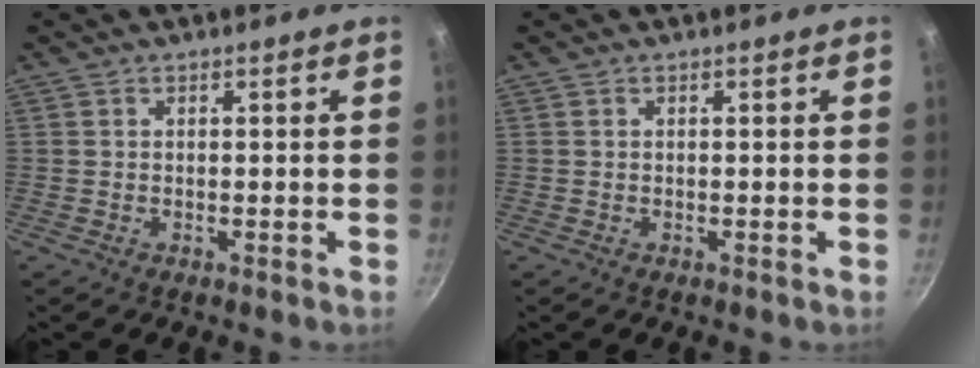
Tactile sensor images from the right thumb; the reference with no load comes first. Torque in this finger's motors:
{"motor_torque": [-0.22, 0.22, -0.01, 0.02, 0.00]}